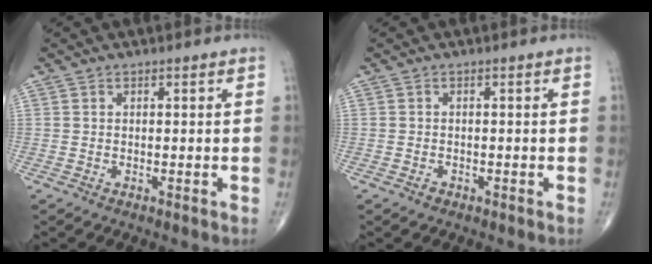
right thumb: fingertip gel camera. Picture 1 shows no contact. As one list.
[{"total": 0.8, "force": [-0.5, 0.6, 0.2], "torque": [-0.001, 0.004, -0.010]}]